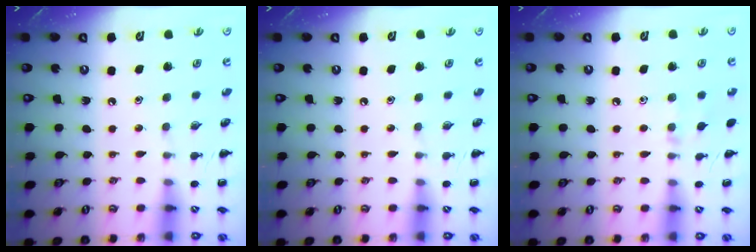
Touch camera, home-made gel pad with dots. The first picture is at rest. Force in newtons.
{"total": 0.0}
{"total": 6.0, "press": 5.8, "slide": 1.7}